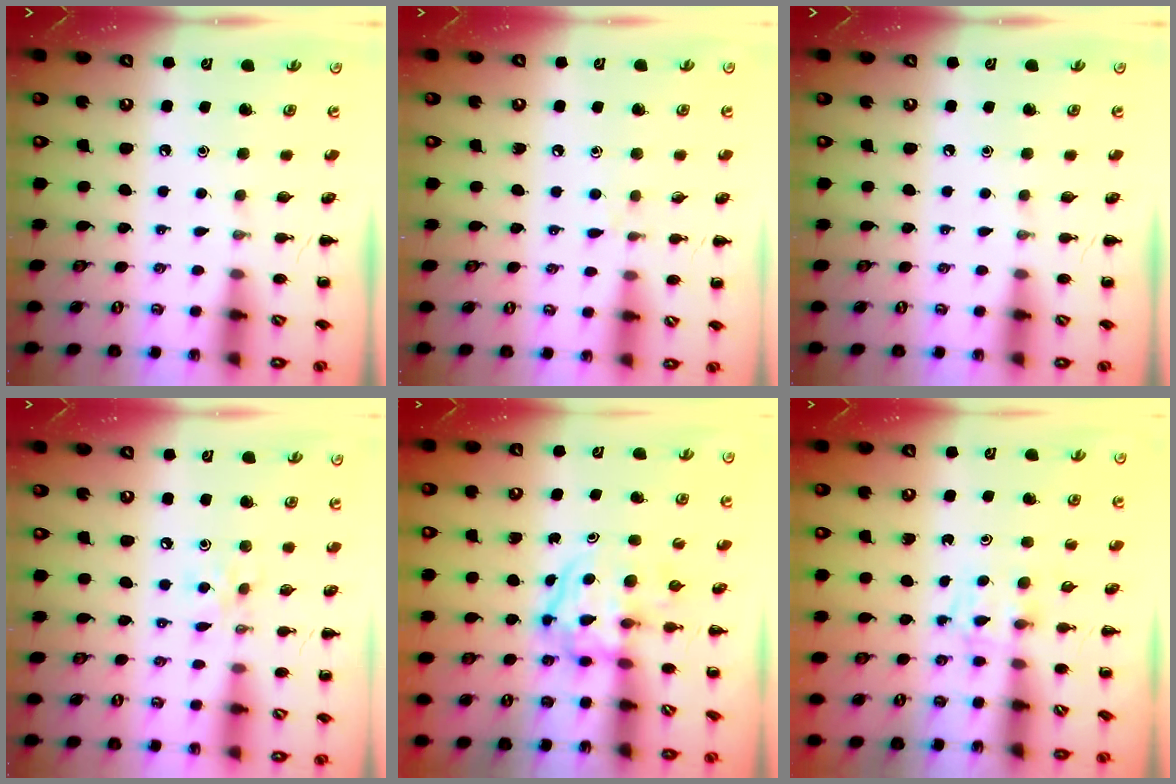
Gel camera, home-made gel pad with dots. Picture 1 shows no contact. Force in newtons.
{"total": 4.0, "press": 3.6, "slide": 1.7}
{"total": 0.0}
{"total": 3.6, "press": 3.5, "slide": 0.9}
{"total": 3.9, "press": 3.9, "slide": 0.4}
{"total": 3.2, "press": 2.9, "slide": 1.4}